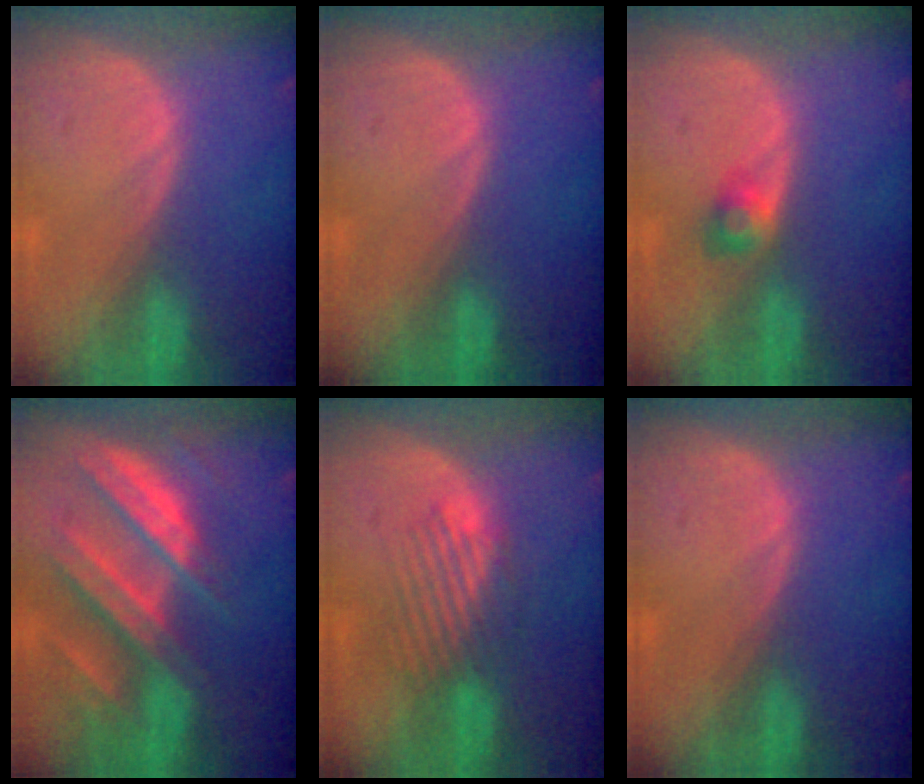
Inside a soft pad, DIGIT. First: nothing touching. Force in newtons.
{"total": 0.0}
{"total": 2.4, "press": 2.3, "slide": 0.9}
{"total": 10.3, "press": 9.2, "slide": 4.8}
{"total": 4.8, "press": 4.4, "slide": 1.9}
{"total": 0.0}